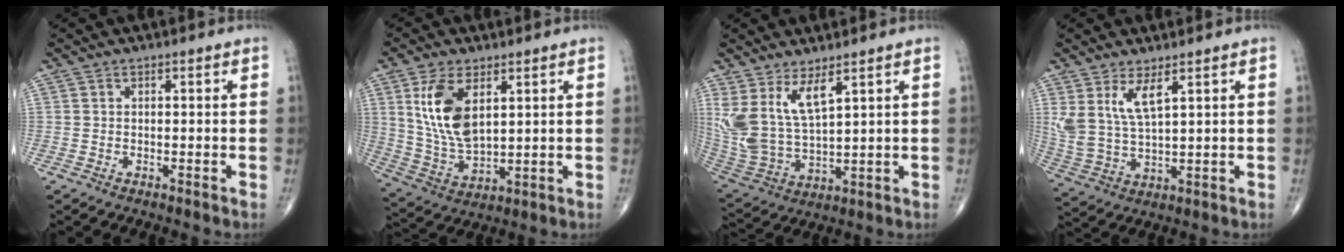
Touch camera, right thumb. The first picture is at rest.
{"total": 12.2, "force": [4.2, 6.2, 9.7], "torque": [-0.189, -0.020, 0.093]}
{"total": 11.8, "force": [6.2, 4.3, 9.1], "torque": [-0.194, -0.038, 0.144]}
{"total": 7.7, "force": [3.9, 2.4, 6.2], "torque": [-0.136, -0.025, 0.089]}